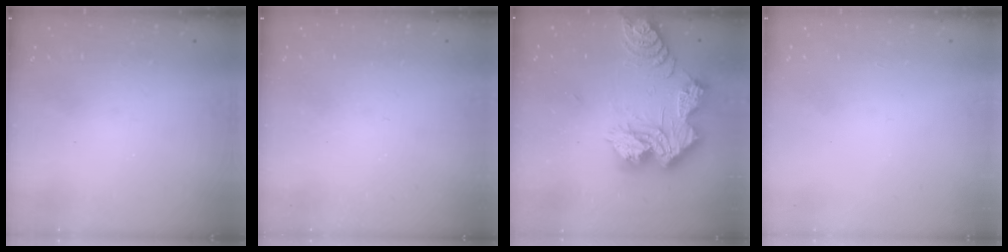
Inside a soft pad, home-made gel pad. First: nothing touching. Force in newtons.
{"total": 0.0}
{"total": 22.4, "press": 22.3, "slide": 1.9}
{"total": 0.0}